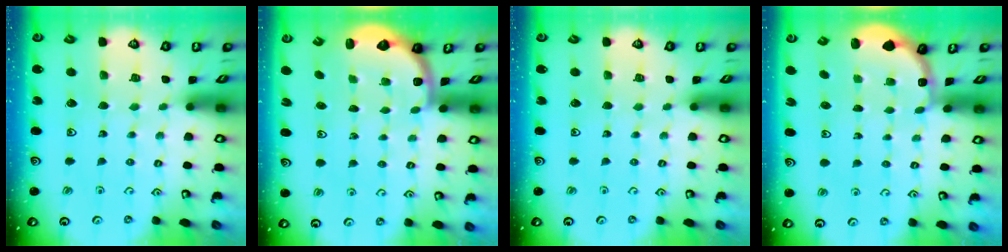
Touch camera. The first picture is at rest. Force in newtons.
{"total": 2.5, "press": 2.2, "slide": 1.3}
{"total": 0.0}
{"total": 2.0, "press": 1.8, "slide": 0.7}